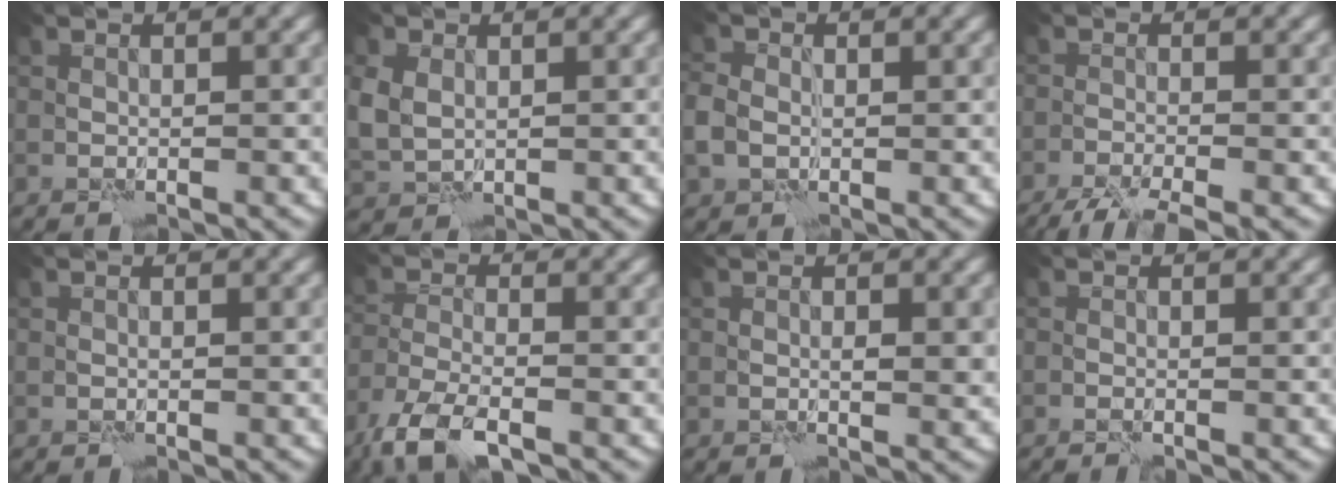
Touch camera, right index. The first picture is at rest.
{"total": 3.2, "force": [0.8, 2.5, 1.9], "torque": [-0.056, -0.002, 0.018]}
{"total": 2.7, "force": [-0.2, 2.1, 1.6], "torque": [-0.045, -0.005, -0.004]}
{"total": 5.4, "force": [-4.5, 0.7, 3.0], "torque": [-0.053, -0.027, -0.080]}
{"total": 0.0}
{"total": 6.0, "force": [-4.3, 1.6, 3.8], "torque": [-0.077, -0.013, -0.091]}
{"total": 1.4, "force": [0.2, 0.5, 1.3], "torque": [-0.018, -0.005, 0.003]}
{"total": 0.7, "force": [-0.5, -0.2, 0.5], "torque": [-0.016, -0.002, -0.010]}